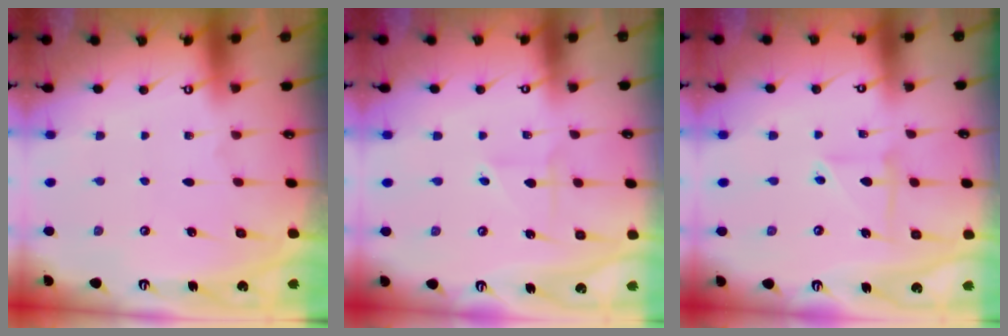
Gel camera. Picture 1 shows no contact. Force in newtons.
{"total": 2.3, "press": 2.2, "slide": 0.9}
{"total": 5.2, "press": 5.2, "slide": 0.7}